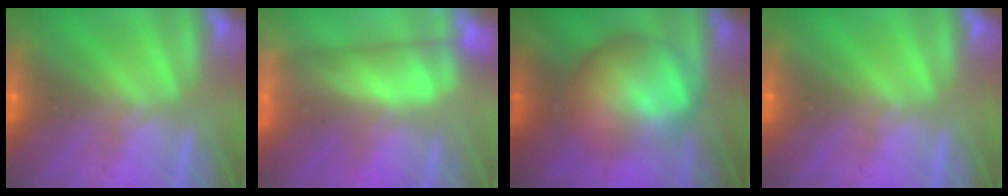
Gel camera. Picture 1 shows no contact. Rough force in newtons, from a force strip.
{"total": 4.6}
{"total": 7.6}
{"total": 0.0}